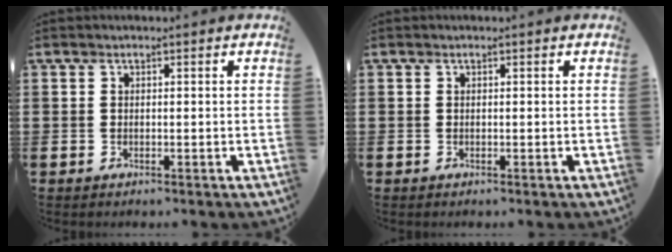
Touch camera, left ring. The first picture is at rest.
{"total": 0.0}